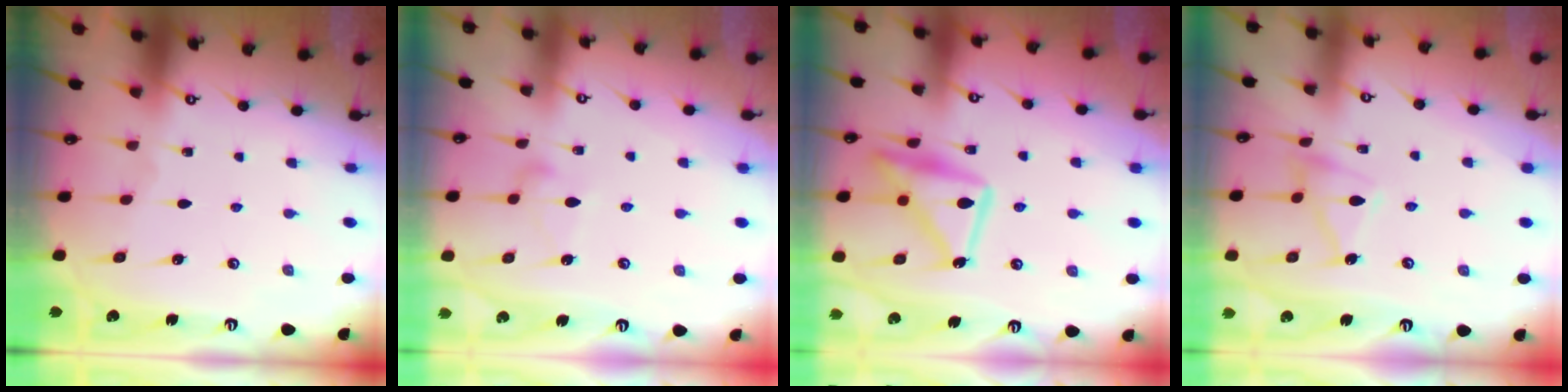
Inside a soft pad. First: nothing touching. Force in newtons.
{"total": 8.2, "press": 8.2, "slide": 0.4}
{"total": 17.1, "press": 17.1, "slide": 1.2}
{"total": 10.5, "press": 10.4, "slide": 0.8}